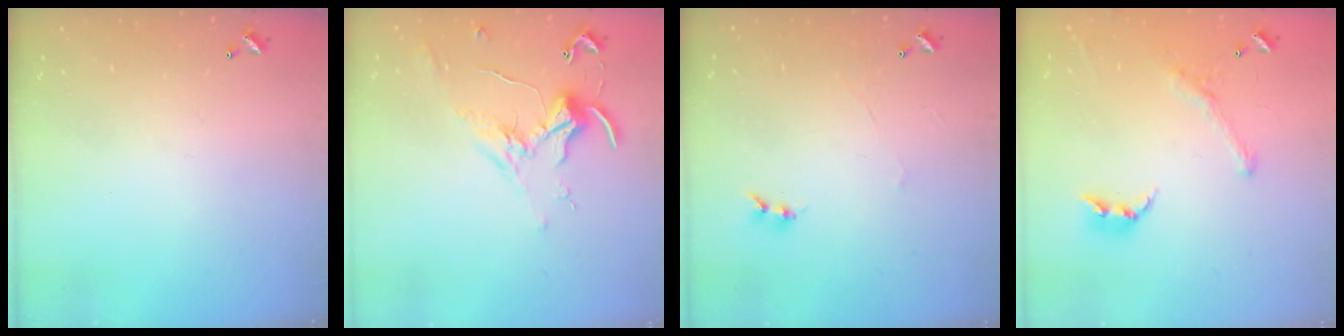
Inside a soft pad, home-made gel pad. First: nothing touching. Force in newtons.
{"total": 0.7, "press": 0.3, "slide": 0.7}
{"total": 0.0}
{"total": 1.2, "press": 0.5, "slide": 1.1}